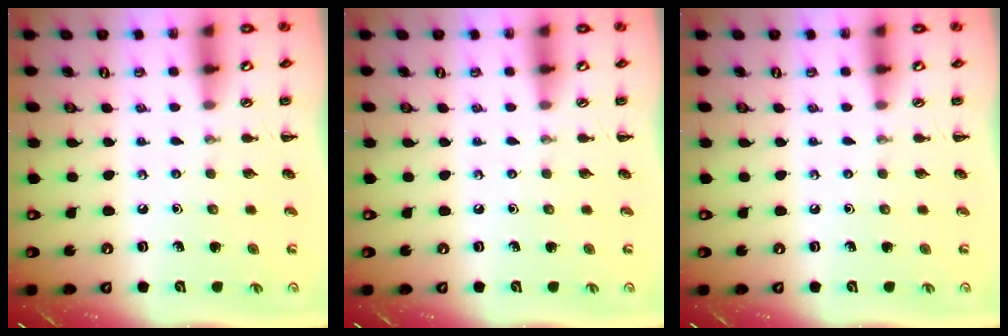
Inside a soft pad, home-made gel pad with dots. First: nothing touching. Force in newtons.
{"total": 0.0}
{"total": 0.0}